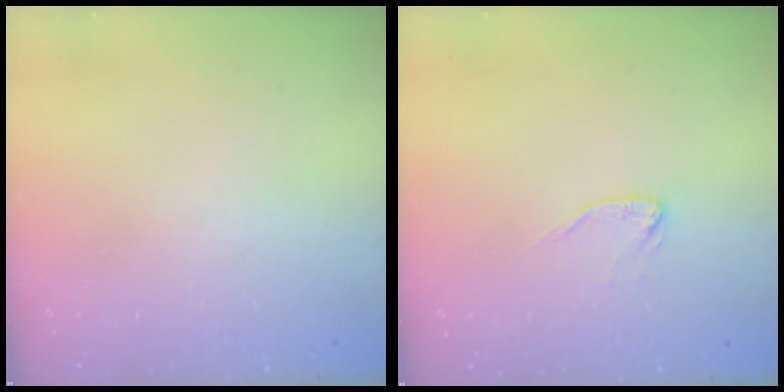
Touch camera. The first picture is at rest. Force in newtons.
{"total": 3.5, "press": 3.4, "slide": 0.4}